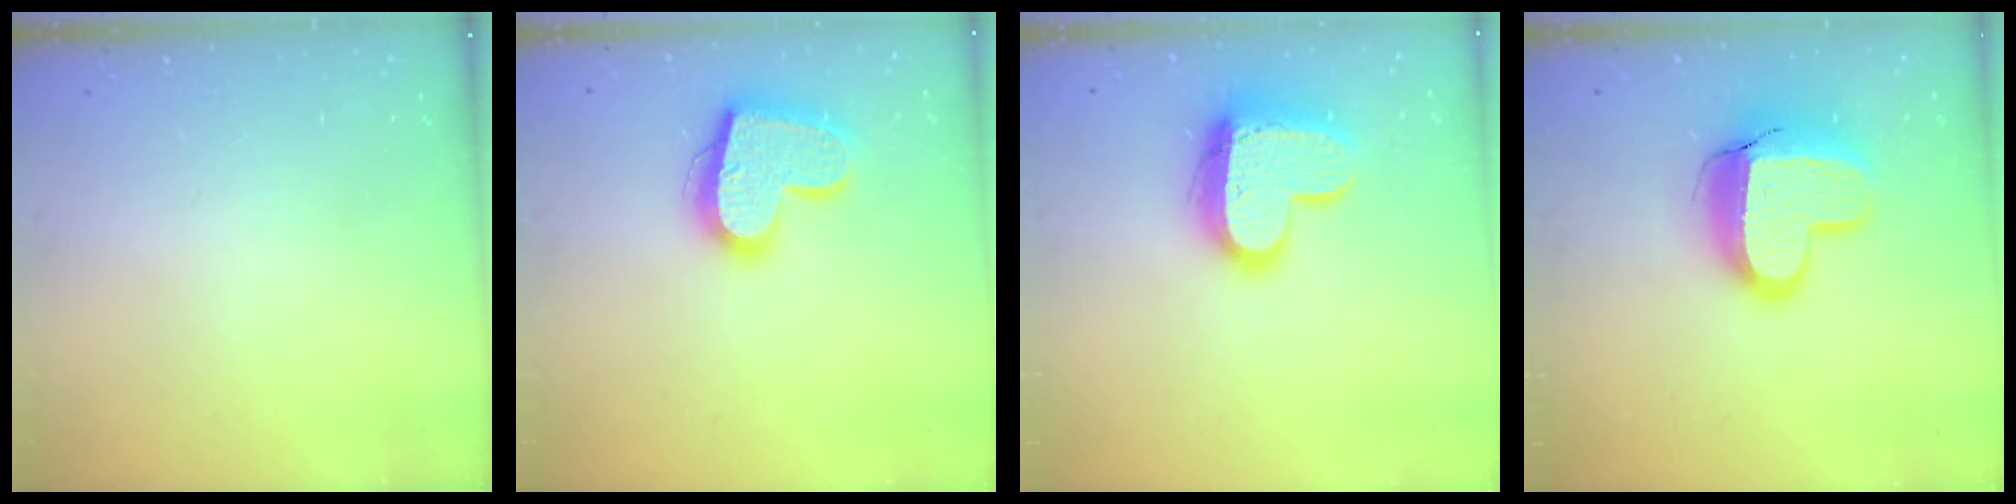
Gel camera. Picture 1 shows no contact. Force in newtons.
{"total": 18.3, "press": 18.2, "slide": 1.4}
{"total": 16.9, "press": 16.8, "slide": 1.4}
{"total": 14.1, "press": 14.1, "slide": 1.1}